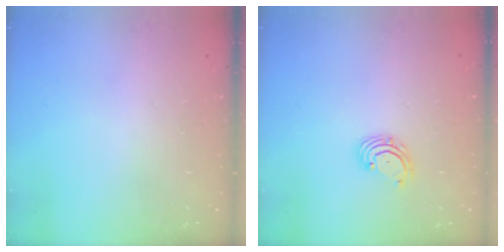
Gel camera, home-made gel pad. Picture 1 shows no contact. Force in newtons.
{"total": 2.7, "press": 2.7, "slide": 0.6}